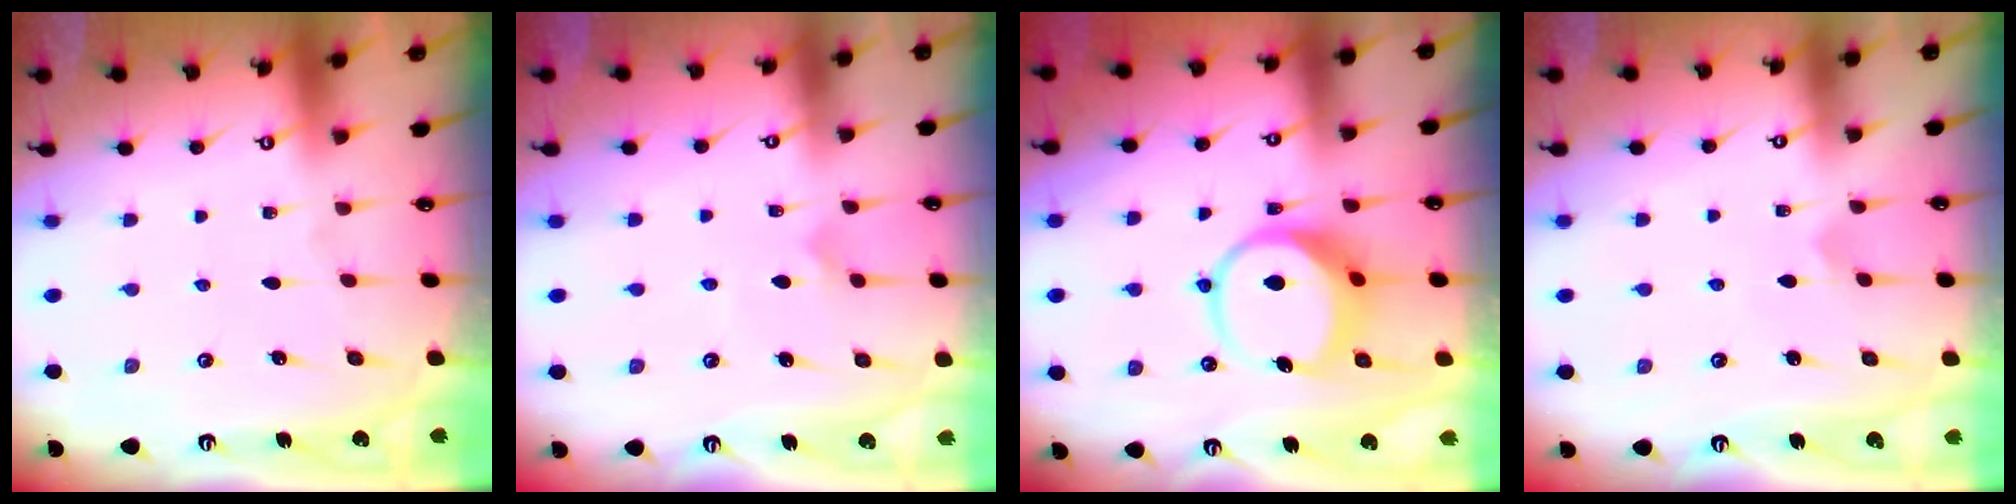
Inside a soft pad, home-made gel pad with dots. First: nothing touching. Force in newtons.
{"total": 5.0, "press": 5.0, "slide": 0.4}
{"total": 10.2, "press": 10.2, "slide": 0.8}
{"total": 3.2, "press": 3.1, "slide": 0.2}